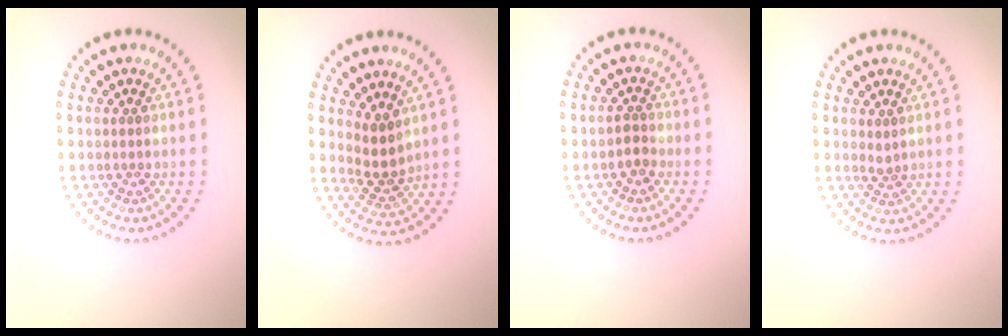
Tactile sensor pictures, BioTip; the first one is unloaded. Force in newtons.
{"total": 2.5, "press": 2.0, "slide": 1.5}
{"total": 1.3, "press": 1.1, "slide": 0.6}
{"total": 0.9, "press": 0.7, "slide": 0.6}